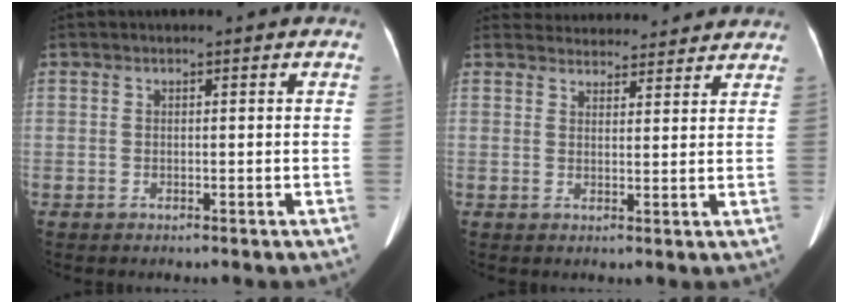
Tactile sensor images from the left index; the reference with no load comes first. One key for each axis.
{"total": 10.0, "fx": 9.6, "fy": 2.5, "fz": 1.2, "tx": -0.003, "ty": 0.026, "tz": 0.114}